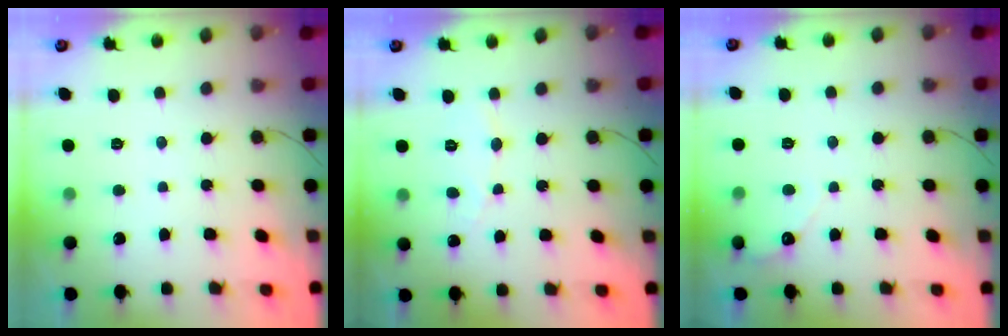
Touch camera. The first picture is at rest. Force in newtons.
{"total": 4.0, "press": 4.0, "slide": 0.2}
{"total": 2.6, "press": 2.6, "slide": 0.2}